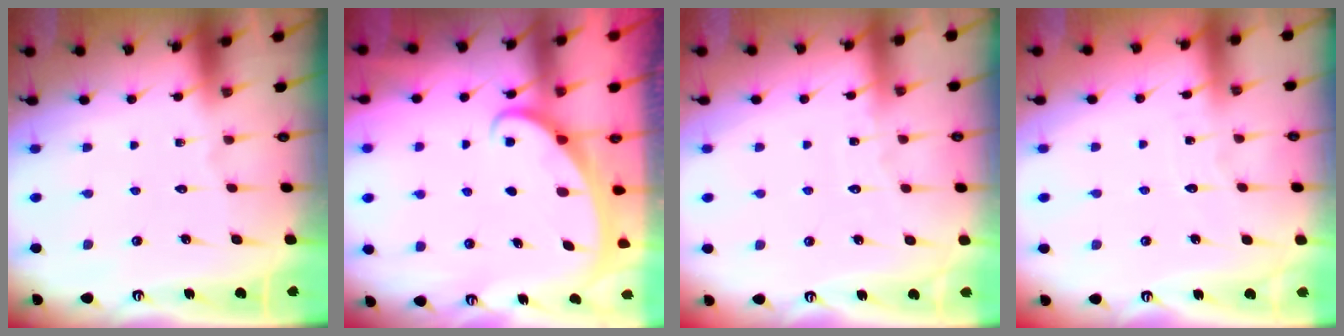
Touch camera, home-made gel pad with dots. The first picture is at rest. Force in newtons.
{"total": 2.3, "press": 2.3, "slide": 0.4}
{"total": 2.5, "press": 2.5, "slide": 0.3}
{"total": 2.9, "press": 2.9, "slide": 0.2}